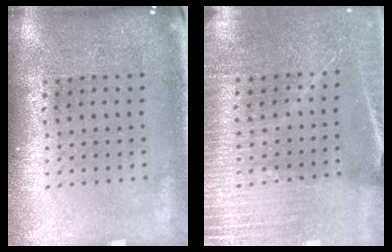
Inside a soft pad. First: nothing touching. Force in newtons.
{"total": 3.1, "press": 3.1, "slide": 0.4}